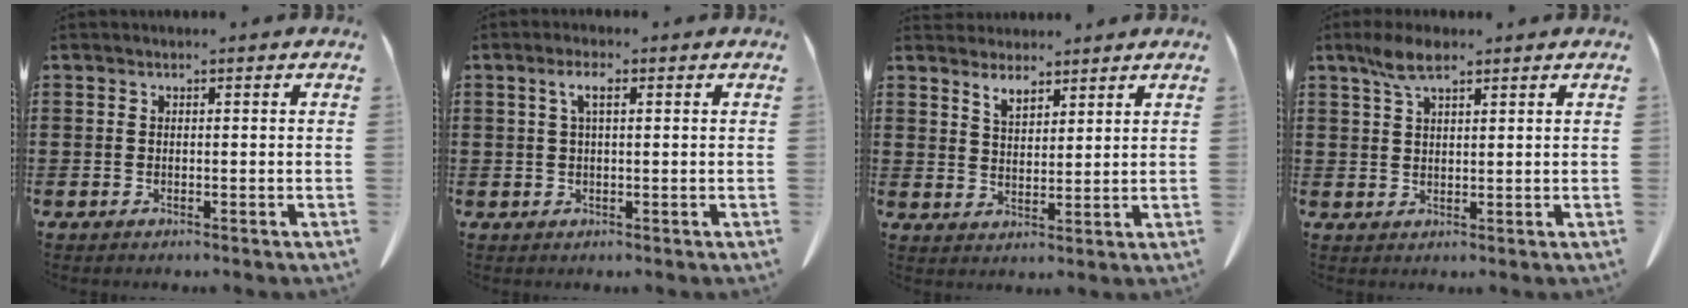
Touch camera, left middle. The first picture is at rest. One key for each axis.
{"total": 3.0, "fx": 1.0, "fy": 0.8, "fz": 2.7, "tx": -0.057, "ty": 0.007, "tz": 0.016}
{"total": 3.9, "fx": 3.5, "fy": 1.5, "fz": 1.0, "tx": -0.029, "ty": -0.005, "tz": 0.067}
{"total": 4.9, "fx": 3.0, "fy": 1.7, "fz": 3.5, "tx": -0.076, "ty": 0.003, "tz": 0.055}